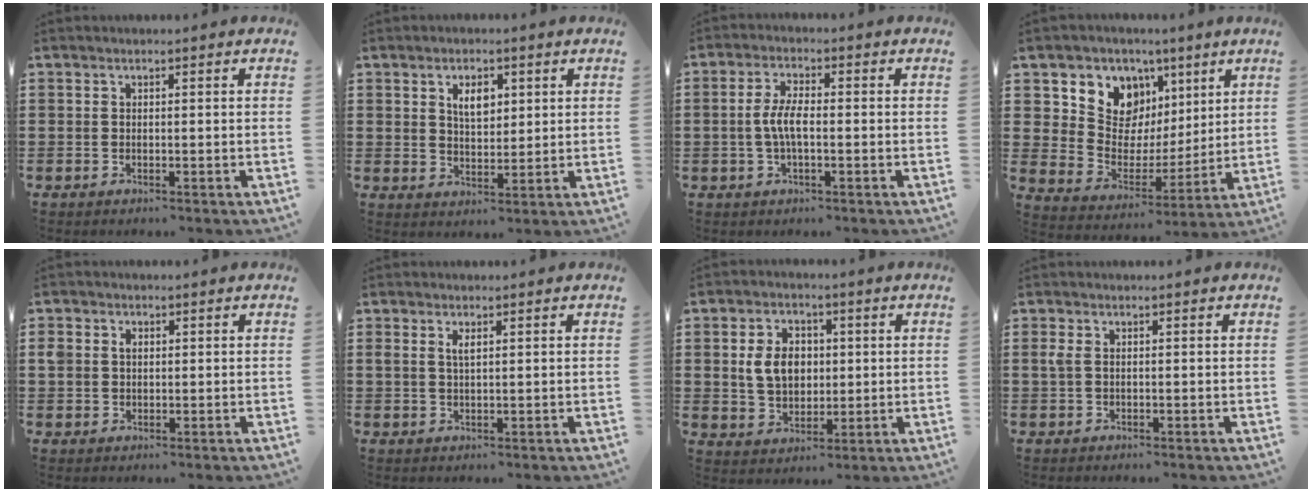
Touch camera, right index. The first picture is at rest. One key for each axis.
{"total": 4.2, "fx": 1.8, "fy": 2.4, "fz": 2.9, "tx": -0.051, "ty": 0.004, "tz": 0.027}
{"total": 4.4, "fx": -0.6, "fy": 1.5, "fz": 4.1, "tx": -0.096, "ty": -0.002, "tz": -0.019}
{"total": 9.2, "fx": 5.0, "fy": 7.2, "fz": 2.8, "tx": -0.092, "ty": -0.036, "tz": 0.093}
{"total": 1.9, "fx": 0.5, "fy": 1.6, "fz": 0.9, "tx": -0.023, "ty": 0.010, "tz": 0.009}
{"total": 1.8, "fx": 0.8, "fy": 0.7, "fz": 1.5, "tx": -0.031, "ty": 0.003, "tz": 0.012}
{"total": 6.8, "fx": 0.8, "fy": 5.0, "fz": 4.5, "tx": -0.106, "ty": 0.008, "tz": 0.007}
{"total": 1.6, "fx": 0.1, "fy": 0.8, "fz": 1.4, "tx": -0.045, "ty": -0.001, "tz": -0.004}